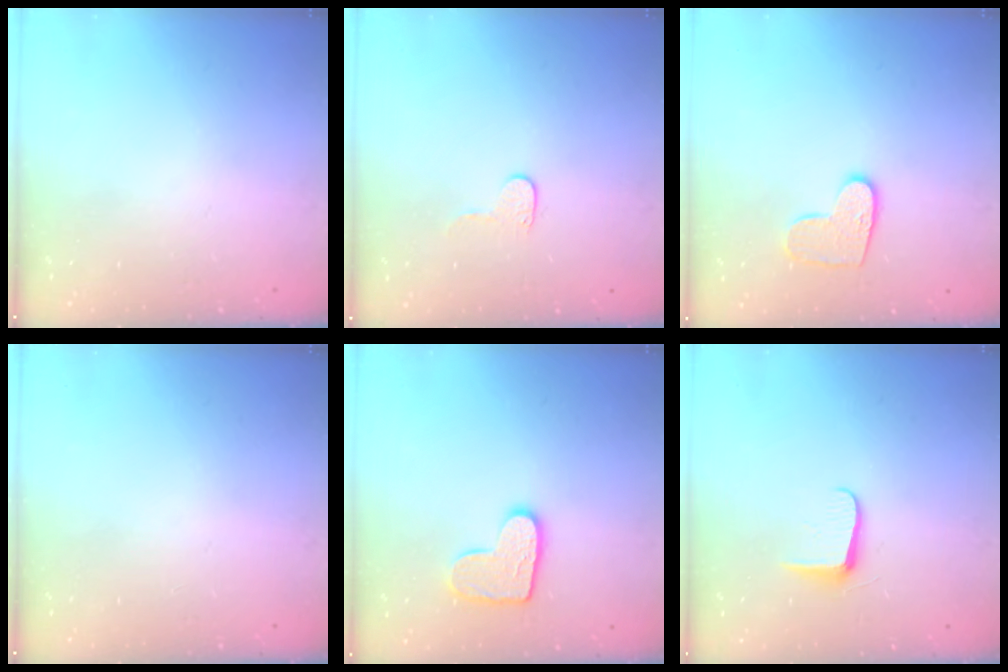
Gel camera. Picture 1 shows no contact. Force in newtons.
{"total": 3.8, "press": 3.8, "slide": 0.4}
{"total": 9.3, "press": 9.3, "slide": 0.4}
{"total": 0.0}
{"total": 10.7, "press": 10.7, "slide": 0.5}
{"total": 5.9, "press": 5.8, "slide": 0.8}